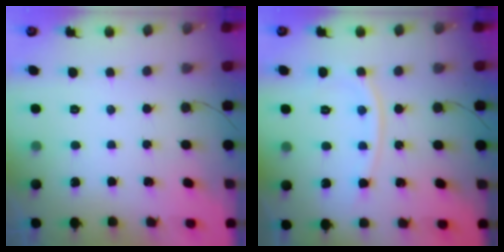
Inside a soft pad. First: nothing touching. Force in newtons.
{"total": 9.2, "press": 9.1, "slide": 1.2}